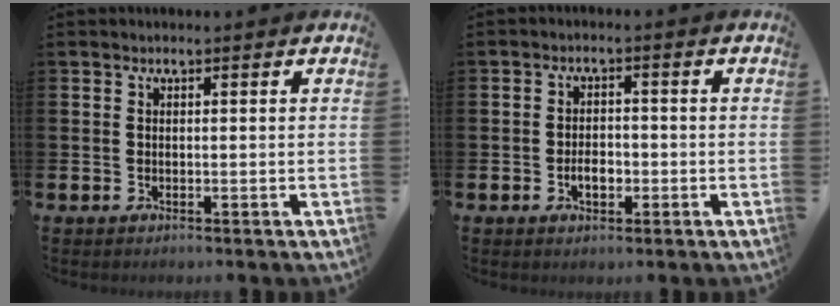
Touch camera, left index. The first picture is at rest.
{"total": 3.0, "force": [-0.9, 1.8, 2.2], "torque": [-0.034, -0.001, -0.020]}